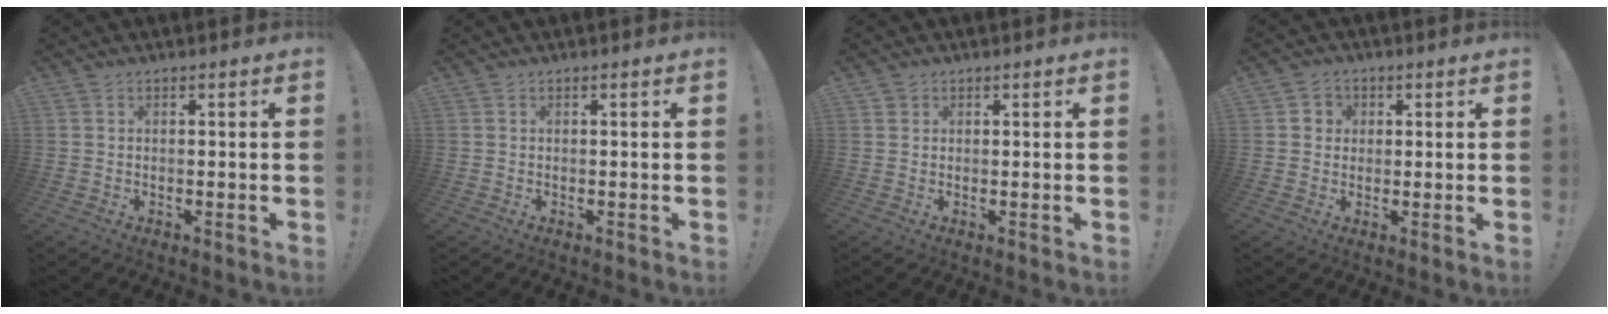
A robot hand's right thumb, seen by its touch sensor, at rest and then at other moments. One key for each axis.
{"total": 0.0}
{"total": 1.1, "fx": 0.7, "fy": 0.8, "fz": 0.1, "tx": 0.006, "ty": -0.002, "tz": 0.012}
{"total": 3.6, "fx": 0.4, "fy": 3.5, "fz": 0.9, "tx": -0.008, "ty": 0.004, "tz": 0.006}